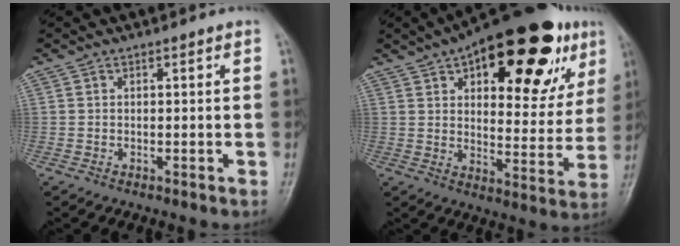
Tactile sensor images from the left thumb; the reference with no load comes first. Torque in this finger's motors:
{"motor_torque": [0.80, 0.74, 1.76, -1.02, 0.17]}